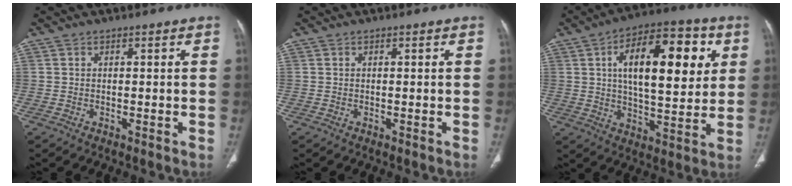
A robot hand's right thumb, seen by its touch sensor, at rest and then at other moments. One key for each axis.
{"total": 0.0}
{"total": 20.6, "fx": 5.7, "fy": 9.1, "fz": 17.6, "tx": -0.233, "ty": -0.002, "tz": 0.080}